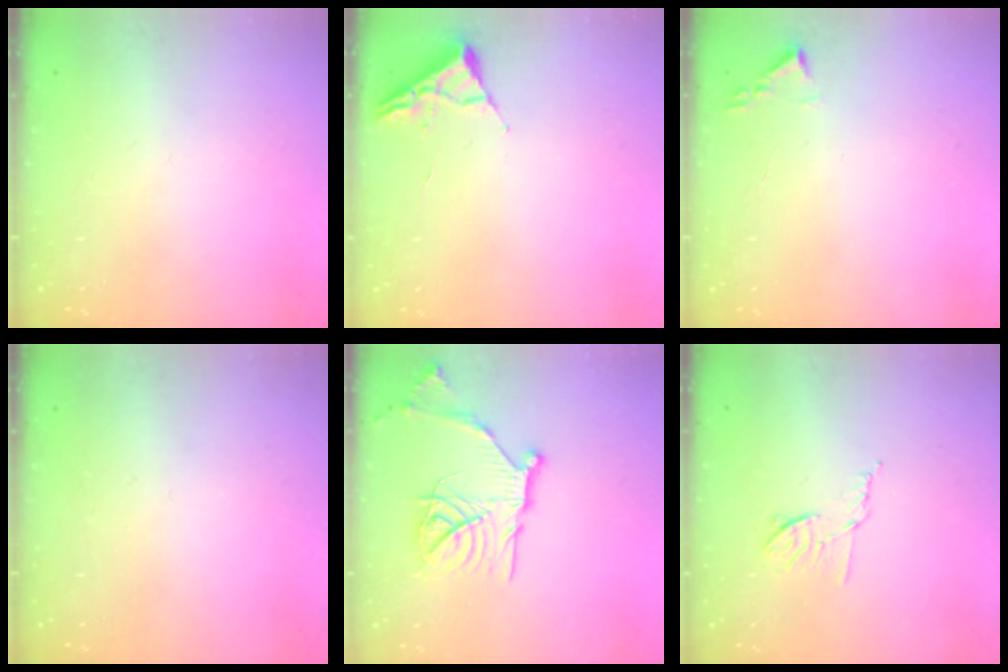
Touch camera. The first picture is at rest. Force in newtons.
{"total": 2.6, "press": 2.6, "slide": 0.3}
{"total": 1.9, "press": 1.8, "slide": 0.3}
{"total": 0.0}
{"total": 19.5, "press": 19.4, "slide": 1.7}
{"total": 6.5, "press": 6.4, "slide": 1.0}